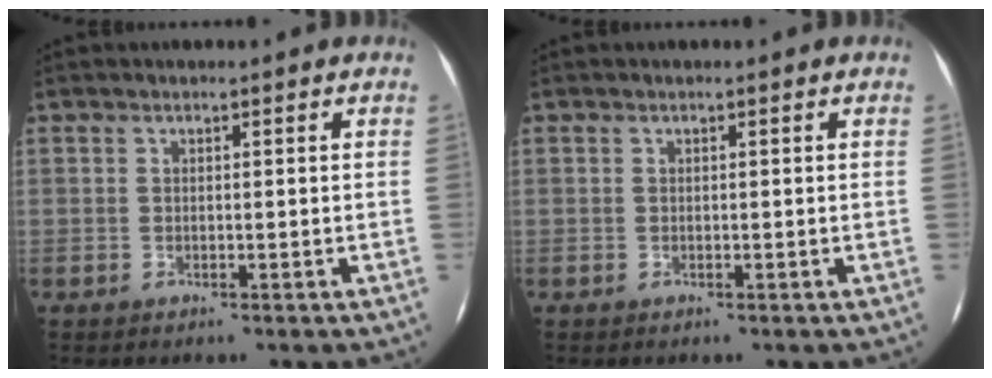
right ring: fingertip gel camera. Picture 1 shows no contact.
{"total": 0.0}